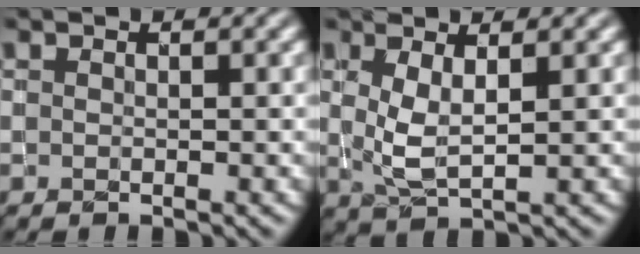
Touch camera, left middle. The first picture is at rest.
{"total": 2.5, "force": [0.8, 0.8, 2.2], "torque": [-0.050, -0.008, 0.023]}